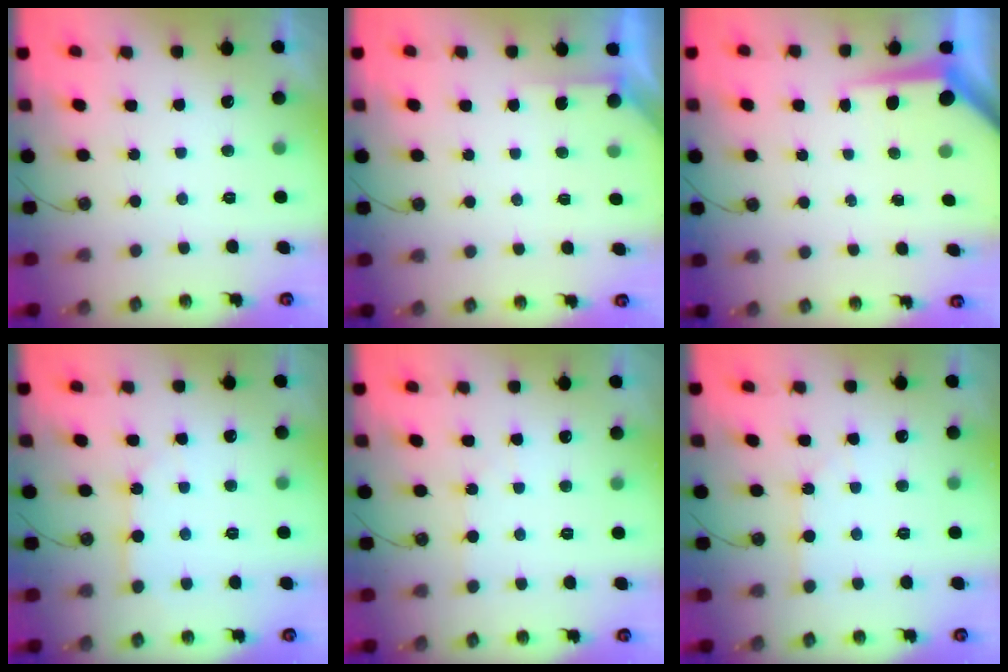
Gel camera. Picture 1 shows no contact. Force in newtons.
{"total": 2.8, "press": 2.8, "slide": 0.2}
{"total": 5.7, "press": 5.7, "slide": 0.5}
{"total": 4.7, "press": 4.7, "slide": 0.3}
{"total": 2.1, "press": 2.0, "slide": 0.3}
{"total": 1.3, "press": 1.2, "slide": 0.2}